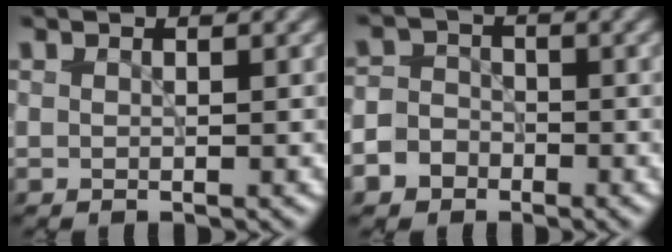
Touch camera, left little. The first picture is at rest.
{"total": 4.8, "force": [-2.6, 3.8, 1.2], "torque": [-0.006, -0.005, -0.058]}